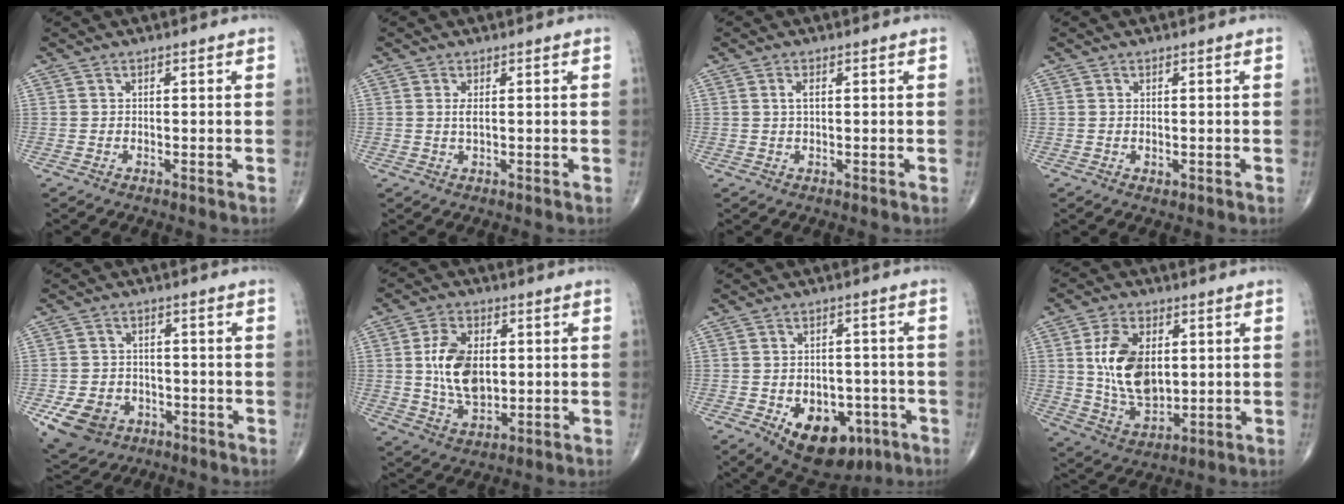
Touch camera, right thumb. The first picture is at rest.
{"total": 1.5, "force": [0.3, 0.4, 1.4], "torque": [-0.033, -0.001, 0.008]}
{"total": 1.7, "force": [0.4, 0.8, 1.5], "torque": [-0.031, 0.003, 0.007]}
{"total": 0.7, "force": [-0.1, 0.5, 0.5], "torque": [-0.006, -0.003, 0.000]}
{"total": 9.3, "force": [-4.0, 7.3, 4.2], "torque": [-0.064, 0.015, -0.059]}
{"total": 11.4, "force": [1.1, 7.1, 8.9], "torque": [-0.150, -0.007, 0.027]}
{"total": 13.3, "force": [-5.7, 8.4, 8.5], "torque": [-0.092, 0.020, -0.070]}
{"total": 13.9, "force": [2.2, 8.5, 10.8], "torque": [-0.179, -0.014, 0.049]}